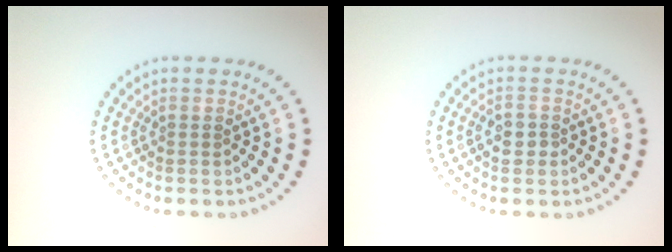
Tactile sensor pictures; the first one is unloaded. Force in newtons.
{"total": 1.2, "press": 1.2, "slide": 0.2}